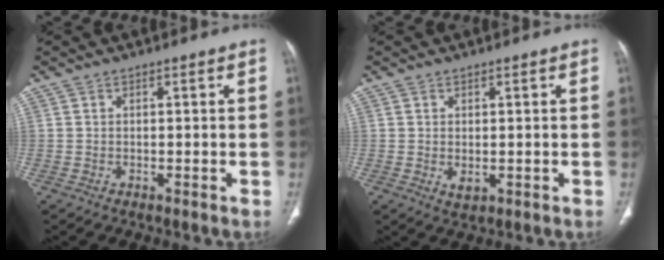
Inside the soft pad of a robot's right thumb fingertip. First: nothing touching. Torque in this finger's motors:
{"motor_torque": [-0.22, 0.27, 0.12, 0.50, 0.06]}